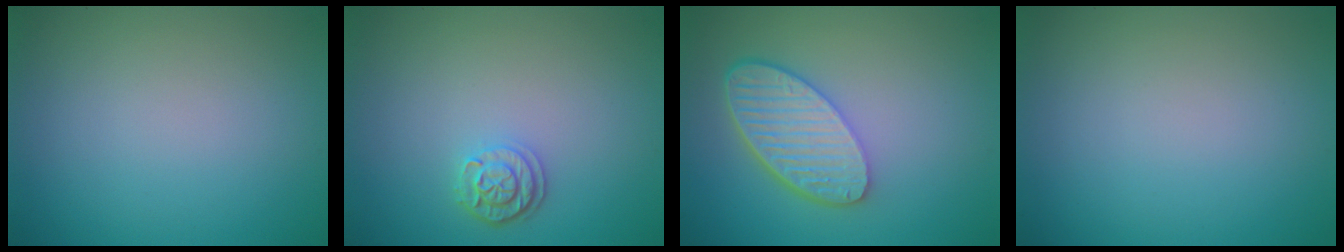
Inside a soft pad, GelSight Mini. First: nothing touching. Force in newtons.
{"total": 2.2, "press": 1.9, "slide": 1.1}
{"total": 6.1, "press": 4.7, "slide": 3.9}
{"total": 0.0}